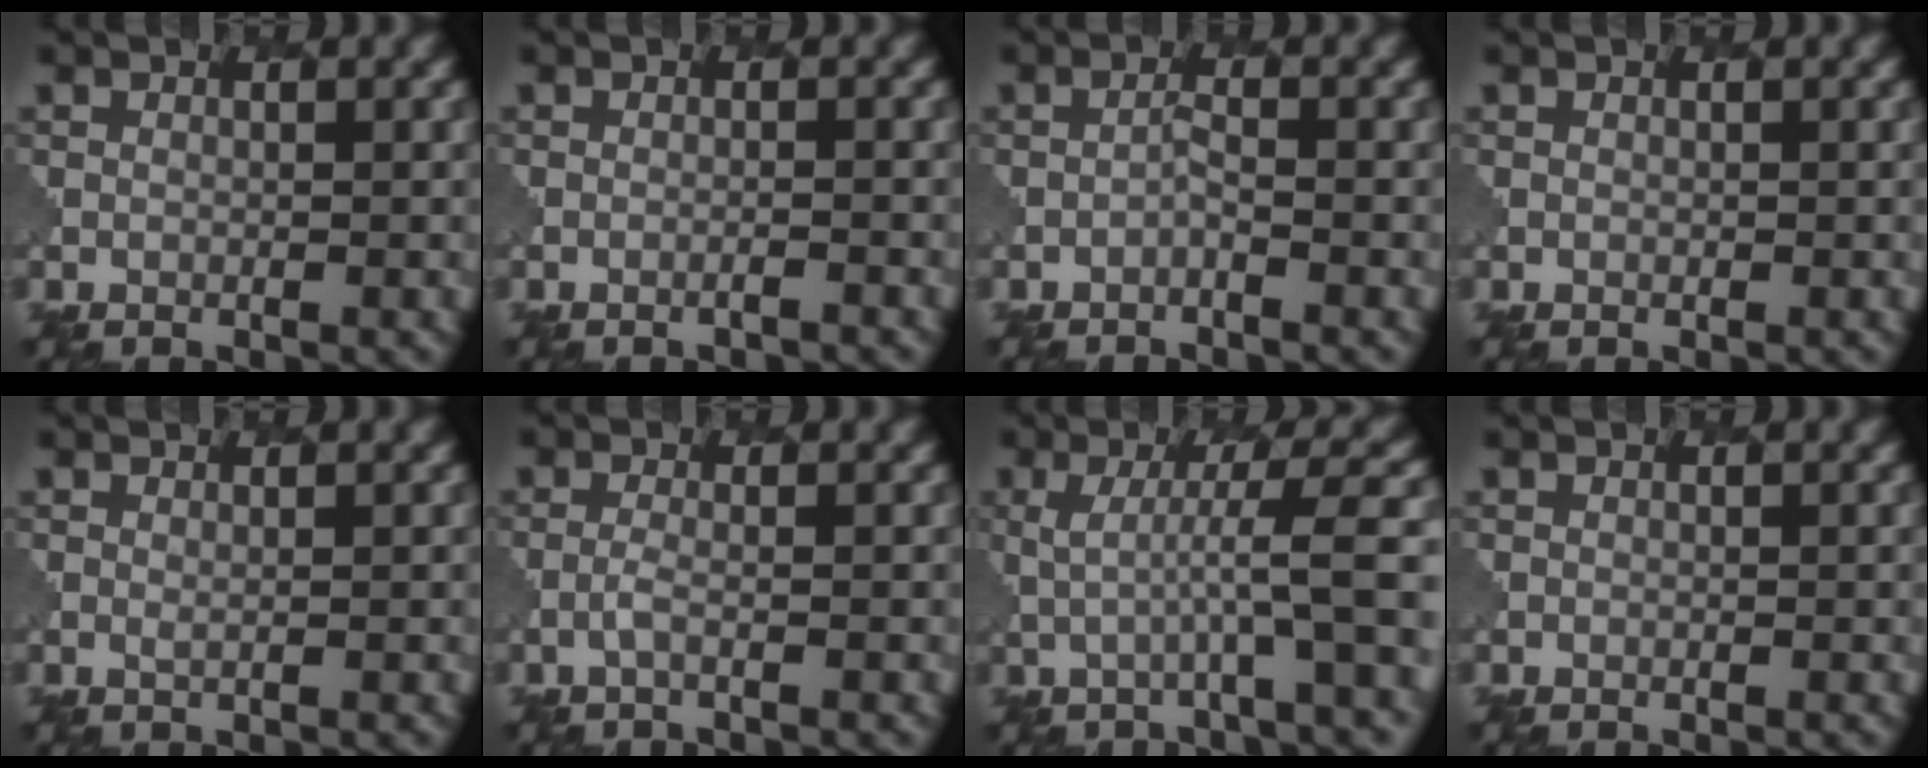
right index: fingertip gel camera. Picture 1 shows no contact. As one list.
[{"total": 0.8, "force": [-0.5, 0.1, 0.7], "torque": [-0.001, 0.001, -0.014]}, {"total": 0.6, "force": [-0.3, -0.1, 0.5], "torque": [-0.011, 0.006, -0.007]}, {"total": 0.0}, {"total": 0.7, "force": [0.5, 0.2, 0.4], "torque": [-0.006, -0.001, 0.010]}, {"total": 1.0, "force": [-0.3, 0.2, 0.9], "torque": [-0.015, 0.001, -0.014]}, {"total": 6.0, "force": [0.4, 0.7, 5.9], "torque": [-0.096, 0.011, 0.010]}, {"total": 0.0}]